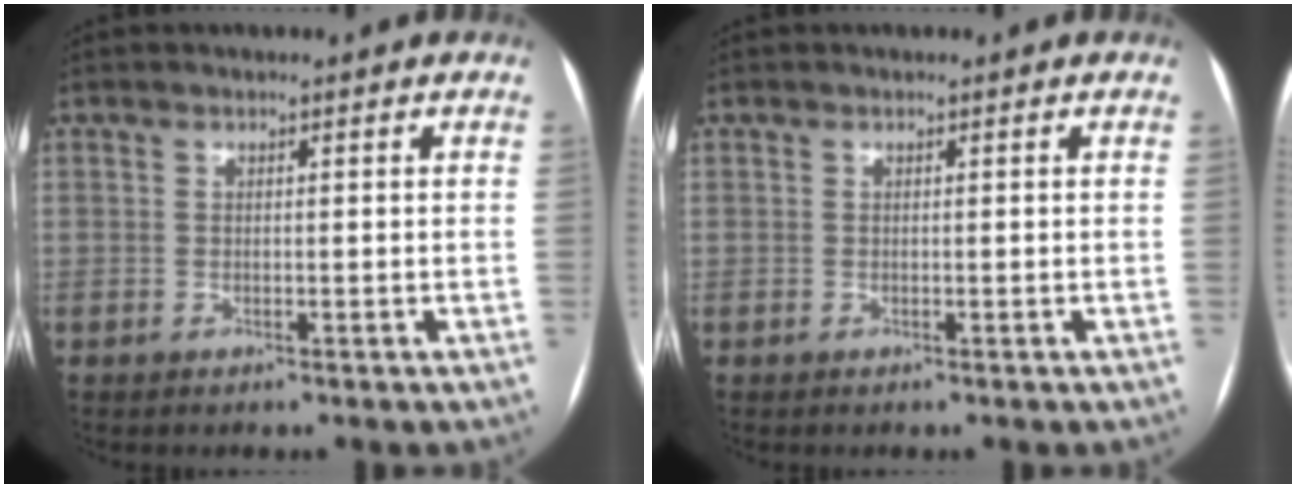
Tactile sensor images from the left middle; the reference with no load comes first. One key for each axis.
{"total": 0.0}